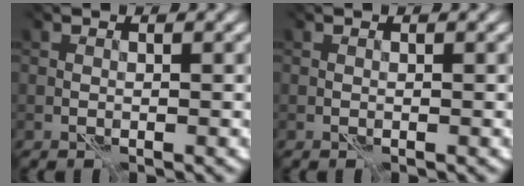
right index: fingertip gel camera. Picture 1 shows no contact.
{"total": 0.0}